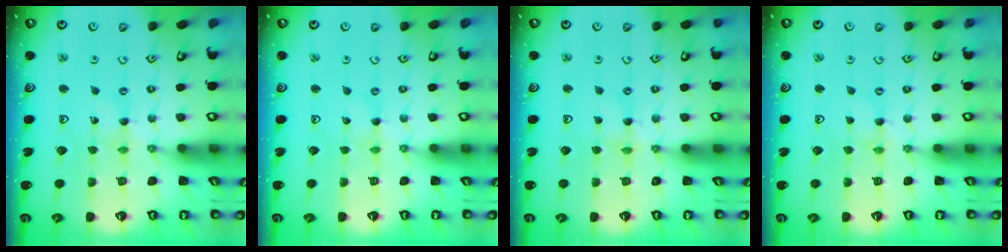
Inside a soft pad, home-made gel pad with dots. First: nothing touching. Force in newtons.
{"total": 0.0}
{"total": 0.8, "press": 0.7, "slide": 0.2}
{"total": 0.0}